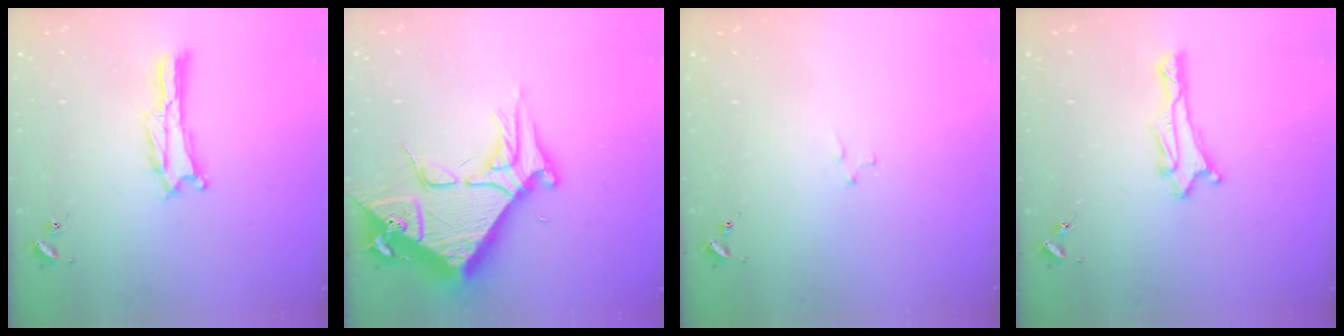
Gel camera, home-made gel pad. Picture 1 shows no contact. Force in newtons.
{"total": 12.0, "press": 11.9, "slide": 1.4}
{"total": 2.1, "press": 2.1, "slide": 0.2}
{"total": 2.0, "press": 1.8, "slide": 0.8}